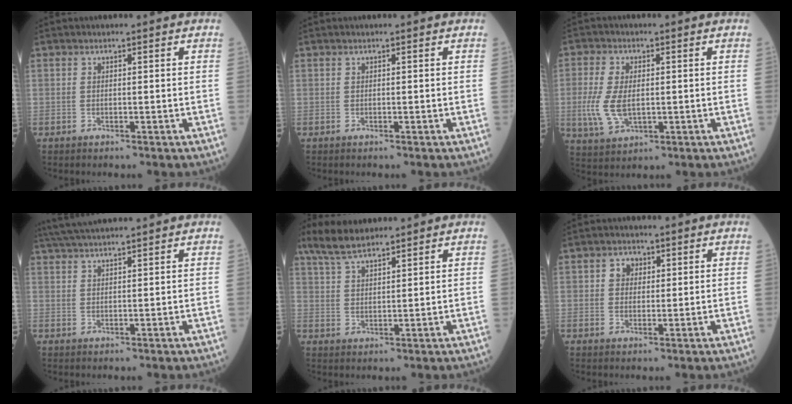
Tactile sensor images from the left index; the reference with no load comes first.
{"total": 0.0}
{"total": 7.0, "force": [-0.7, 3.8, 5.9], "torque": [-0.150, -0.006, -0.010]}
{"total": 7.3, "force": [6.6, -0.6, 3.1], "torque": [-0.054, 0.034, 0.111]}
{"total": 7.0, "force": [5.8, 1.4, 3.7], "torque": [-0.084, 0.020, 0.113]}
{"total": 2.6, "force": [0.7, 2.3, 1.2], "torque": [-0.023, 0.006, 0.009]}